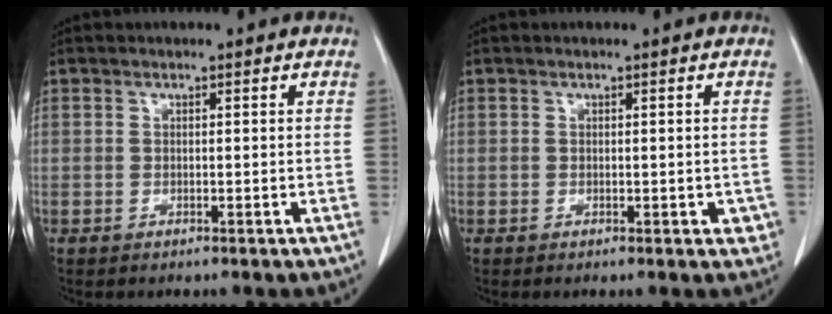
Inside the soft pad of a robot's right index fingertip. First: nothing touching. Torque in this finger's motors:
{"motor_torque": [0.03, 0.08, 0.03, 0.01]}